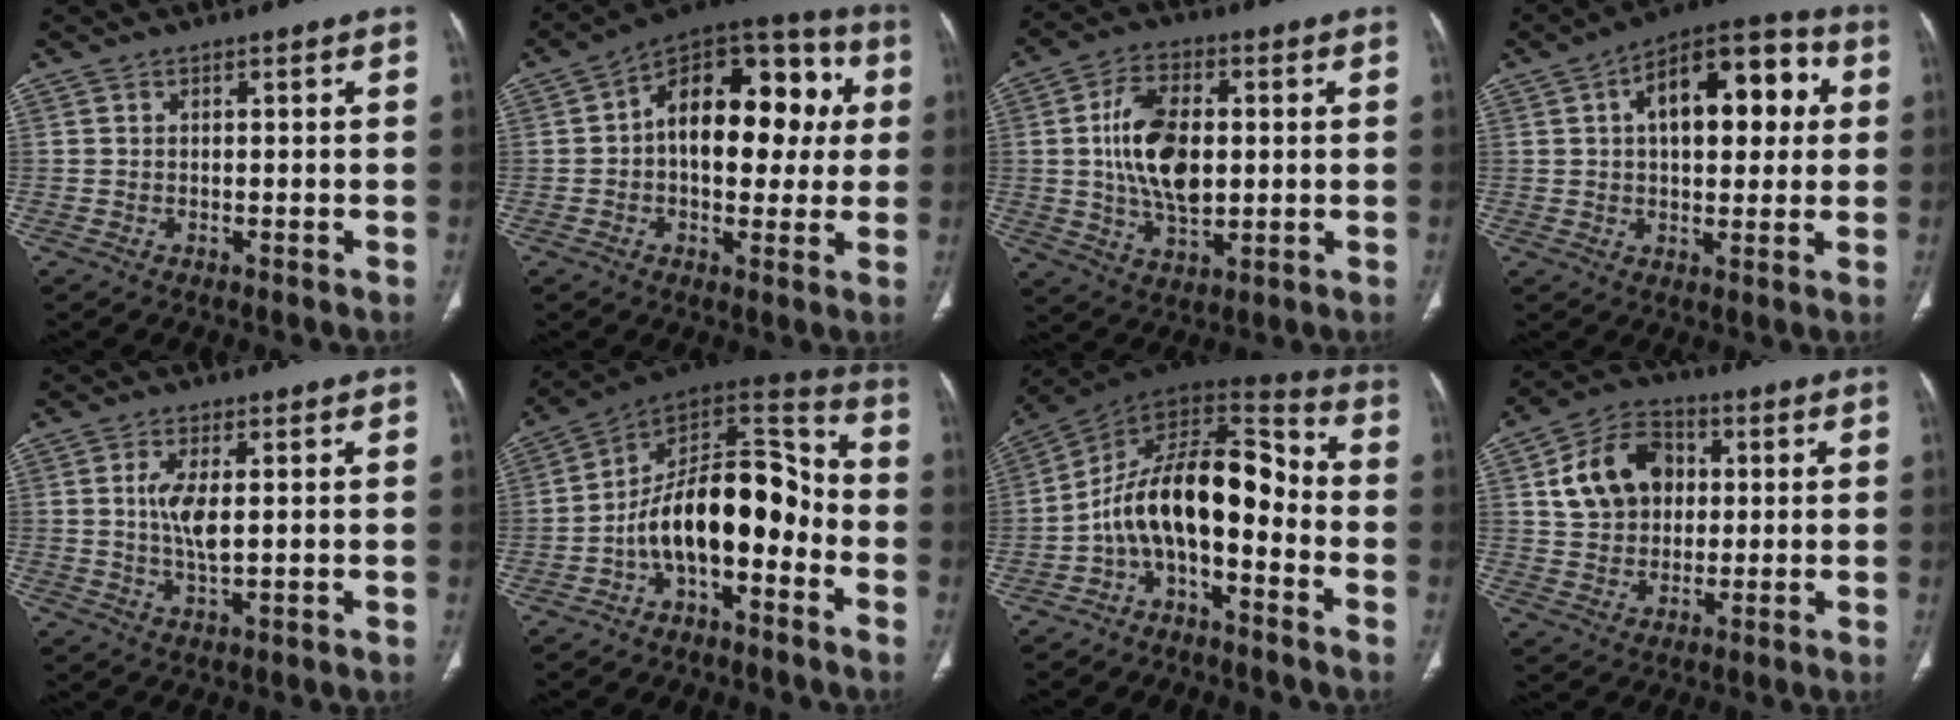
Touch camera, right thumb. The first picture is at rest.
{"total": 20.6, "force": [2.5, 12.1, 16.5], "torque": [-0.194, 0.038, 0.027]}
{"total": 14.0, "force": [1.0, 8.0, 11.4], "torque": [-0.196, 0.001, 0.021]}
{"total": 17.5, "force": [4.1, 9.1, 14.4], "torque": [-0.172, 0.028, 0.055]}
{"total": 5.8, "force": [0.8, 2.0, 5.4], "torque": [-0.117, -0.010, 0.017]}
{"total": 17.4, "force": [-5.1, 9.0, 14.0], "torque": [-0.201, 0.090, -0.089]}
{"total": 15.3, "force": [-4.3, 7.6, 12.5], "torque": [-0.188, 0.102, -0.083]}
{"total": 13.0, "force": [2.8, 10.1, 7.7], "torque": [-0.109, 0.010, 0.046]}